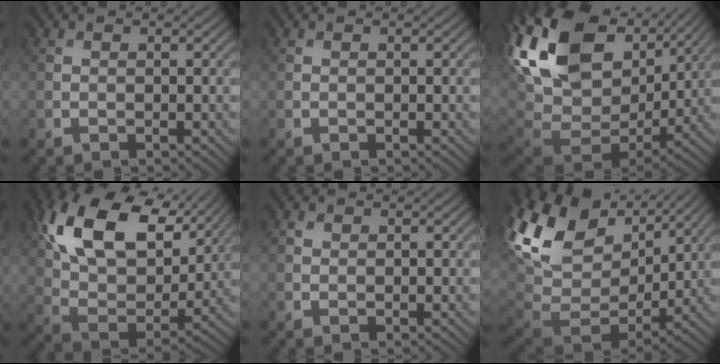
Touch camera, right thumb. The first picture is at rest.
{"total": 0.0}
{"total": 20.2, "force": [6.4, 13.3, 13.8], "torque": [-0.301, 0.008, 0.145]}
{"total": 16.6, "force": [8.2, 8.9, 11.3], "torque": [-0.240, 0.005, 0.152]}
{"total": 0.5, "force": [0.3, 0.4, 0.1], "torque": [-0.003, -0.002, 0.008]}
{"total": 17.3, "force": [6.1, 11.6, 11.4], "torque": [-0.263, -0.002, 0.134]}